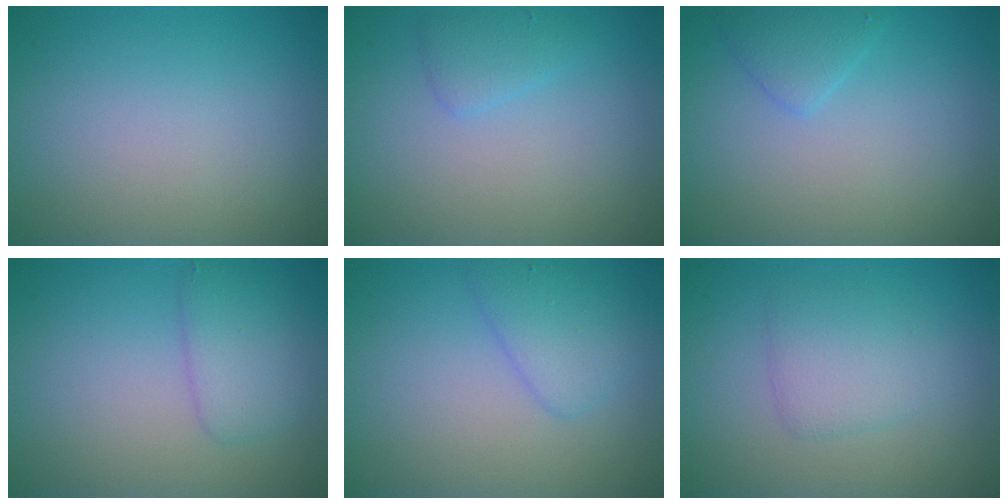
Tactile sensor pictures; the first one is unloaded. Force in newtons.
{"total": 1.6, "press": 1.6, "slide": 0.1}
{"total": 1.7, "press": 1.7, "slide": 0.1}
{"total": 2.8, "press": 2.8, "slide": 0.1}
{"total": 2.8, "press": 2.8, "slide": 0.1}
{"total": 2.7, "press": 2.7, "slide": 0.1}